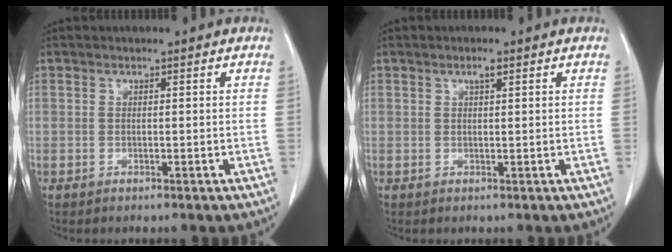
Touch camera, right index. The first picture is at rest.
{"total": 1.7, "force": [0.9, 0.6, 1.3], "torque": [-0.028, 0.003, 0.017]}